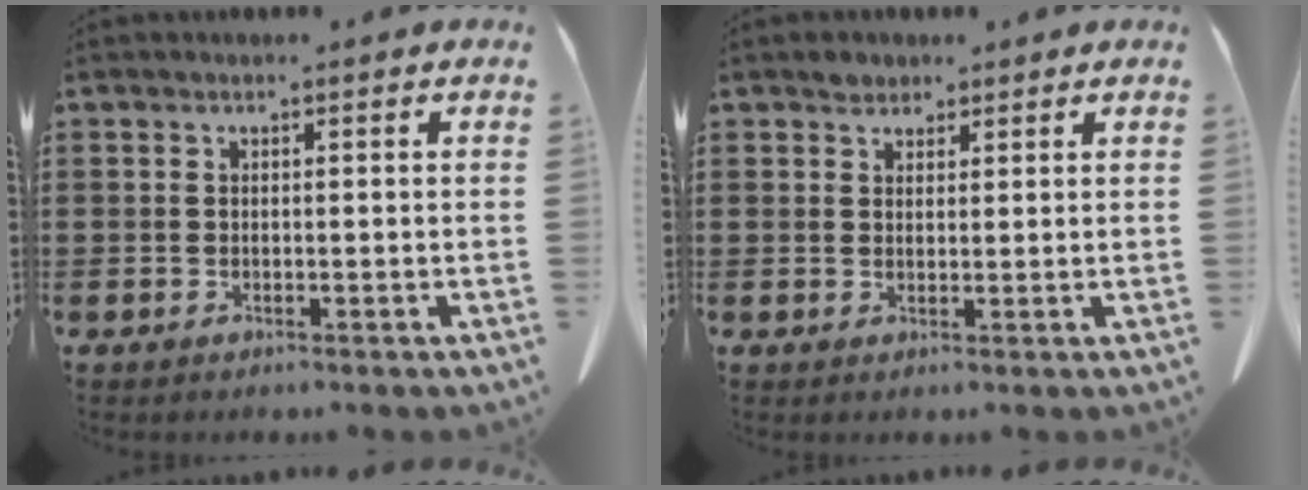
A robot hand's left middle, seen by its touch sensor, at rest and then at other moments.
{"total": 1.9, "force": [1.6, 0.9, 0.1], "torque": [0.002, -0.003, 0.032]}